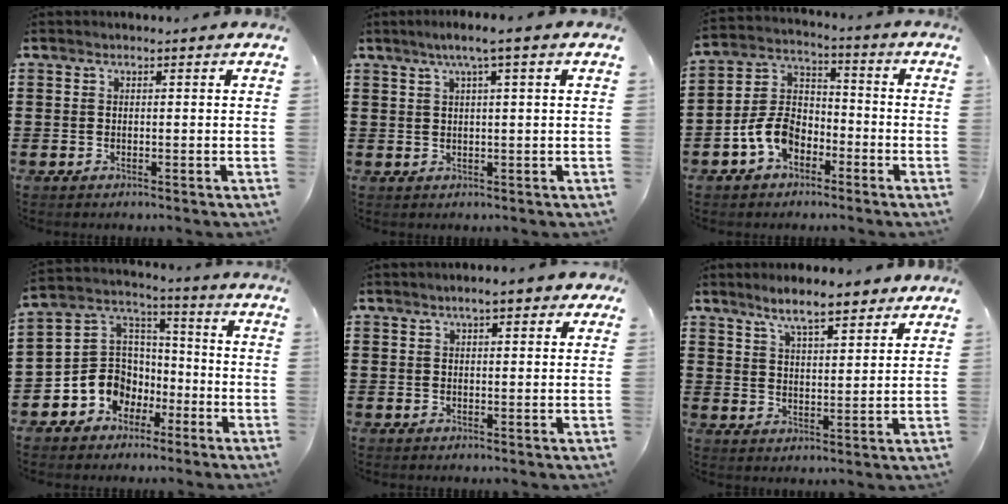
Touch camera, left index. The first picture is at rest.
{"total": 3.0, "force": [1.4, -0.3, 2.7], "torque": [-0.053, -0.001, 0.021]}
{"total": 8.1, "force": [-4.2, 5.3, 4.5], "torque": [-0.121, 0.011, -0.088]}
{"total": 7.9, "force": [-2.9, 7.2, 0.9], "torque": [-0.056, 0.002, -0.054]}
{"total": 3.0, "force": [1.7, 0.7, 2.4], "torque": [-0.043, 0.003, 0.026]}
{"total": 6.7, "force": [5.5, 1.5, 3.5], "torque": [-0.083, -0.006, 0.100]}